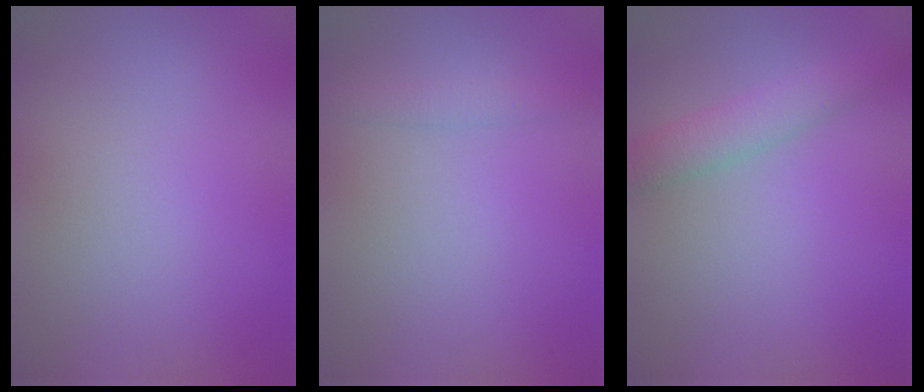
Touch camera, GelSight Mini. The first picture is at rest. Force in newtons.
{"total": 1.1, "press": 1.1, "slide": 0.1}
{"total": 2.7, "press": 2.7, "slide": 0.2}